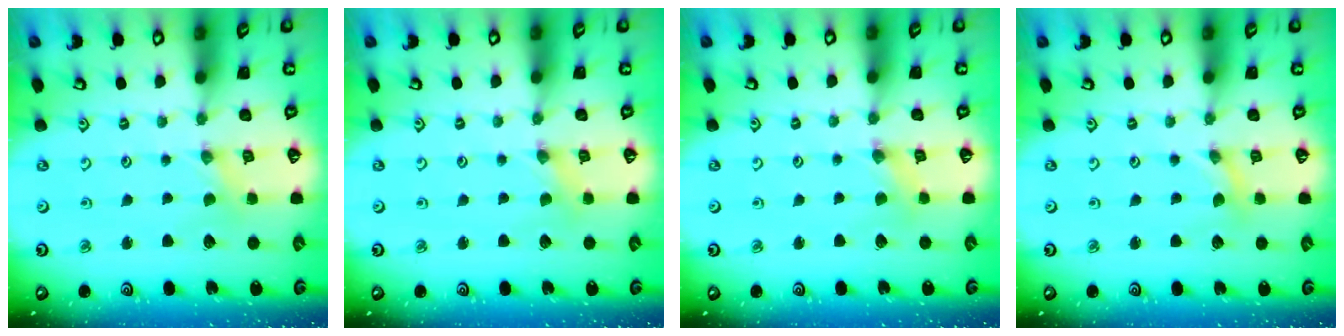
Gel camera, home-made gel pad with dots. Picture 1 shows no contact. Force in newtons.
{"total": 0.0}
{"total": 0.9, "press": 0.8, "slide": 0.3}
{"total": 0.0}